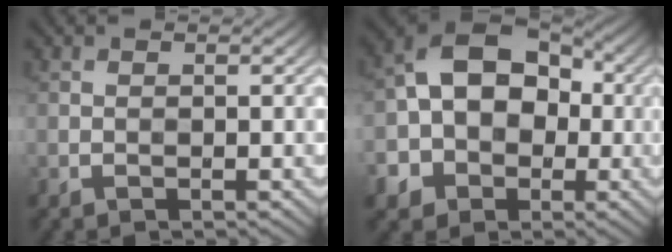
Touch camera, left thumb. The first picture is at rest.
{"total": 12.2, "force": [-1.2, 9.7, 7.3], "torque": [-0.127, 0.001, -0.046]}